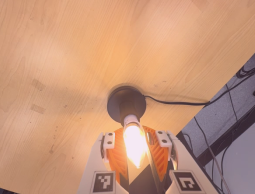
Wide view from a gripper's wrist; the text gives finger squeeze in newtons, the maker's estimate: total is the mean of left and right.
{"total": 13.9, "left": 13.3, "right": 14.6}